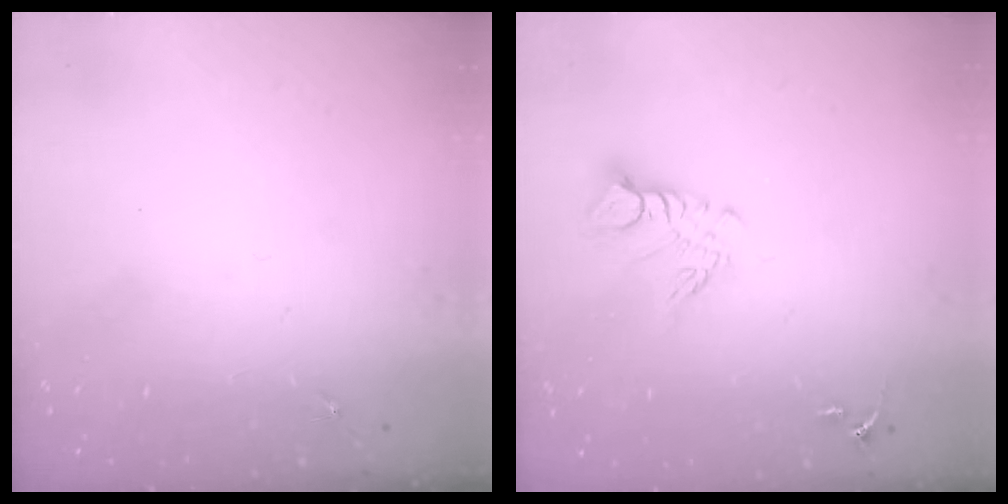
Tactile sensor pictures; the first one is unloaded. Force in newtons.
{"total": 9.3, "press": 9.3, "slide": 0.9}